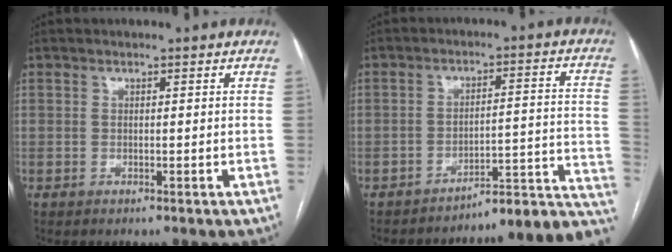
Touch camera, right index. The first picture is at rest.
{"total": 13.3, "force": [-11.7, 1.6, 6.1], "torque": [-0.022, 0.054, -0.145]}